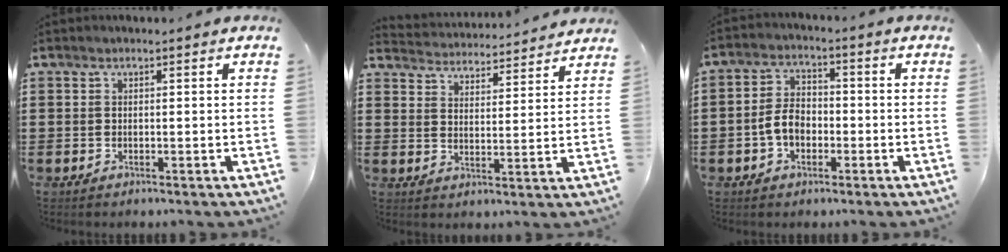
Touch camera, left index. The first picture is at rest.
{"total": 4.2, "force": [4.2, -0.1, -0.3], "torque": [-0.016, -0.033, 0.072]}
{"total": 5.4, "force": [-1.5, 3.5, 3.8], "torque": [-0.091, 0.003, -0.034]}